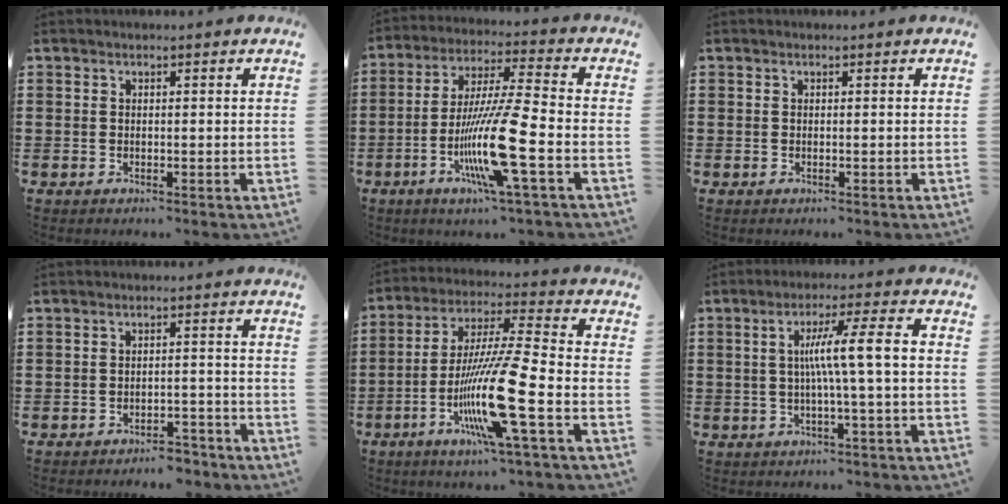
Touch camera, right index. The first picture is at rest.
{"total": 13.7, "force": [-4.8, 0.8, 12.8], "torque": [-0.268, -0.016, -0.100]}
{"total": 0.0}
{"total": 3.3, "force": [-3.2, 0.3, 0.5], "torque": [-0.013, 0.003, -0.066]}
{"total": 15.7, "force": [-5.9, 0.6, 14.6], "torque": [-0.300, -0.016, -0.112]}
{"total": 7.4, "force": [-0.2, -0.3, 7.4], "torque": [-0.136, 0.002, -0.014]}